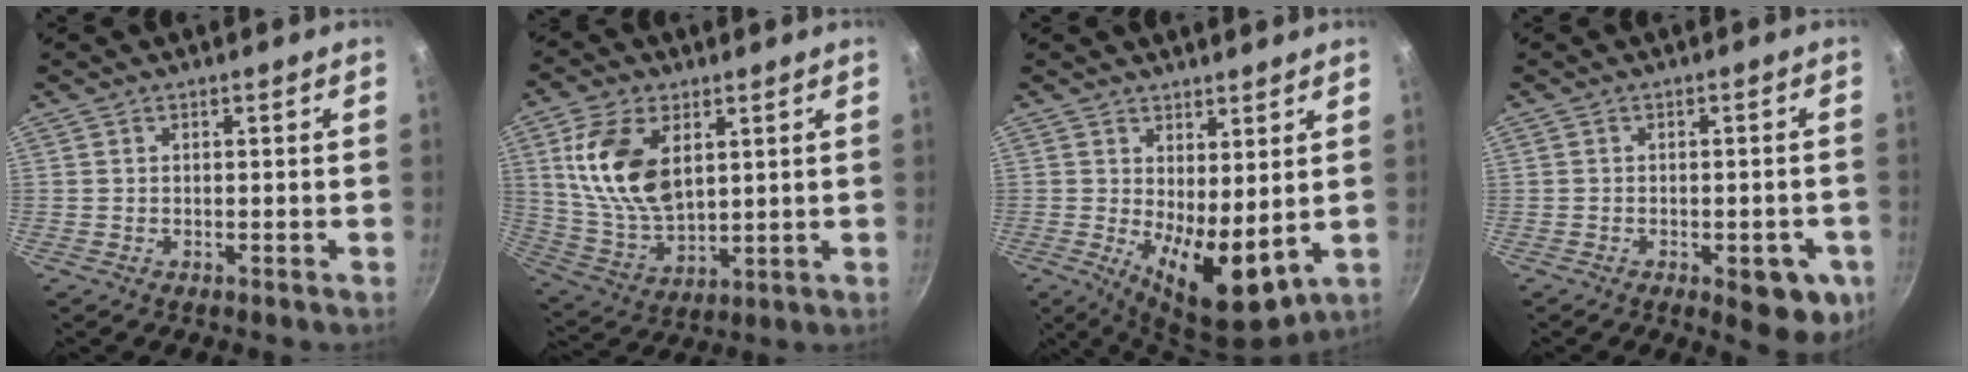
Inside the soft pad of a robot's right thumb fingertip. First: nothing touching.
{"total": 15.1, "force": [4.5, 8.8, 11.4], "torque": [-0.204, -0.023, 0.098]}
{"total": 10.9, "force": [0.8, 4.7, 9.8], "torque": [-0.134, -0.029, 0.022]}
{"total": 9.2, "force": [-3.2, 4.0, 7.7], "torque": [-0.056, 0.010, -0.035]}